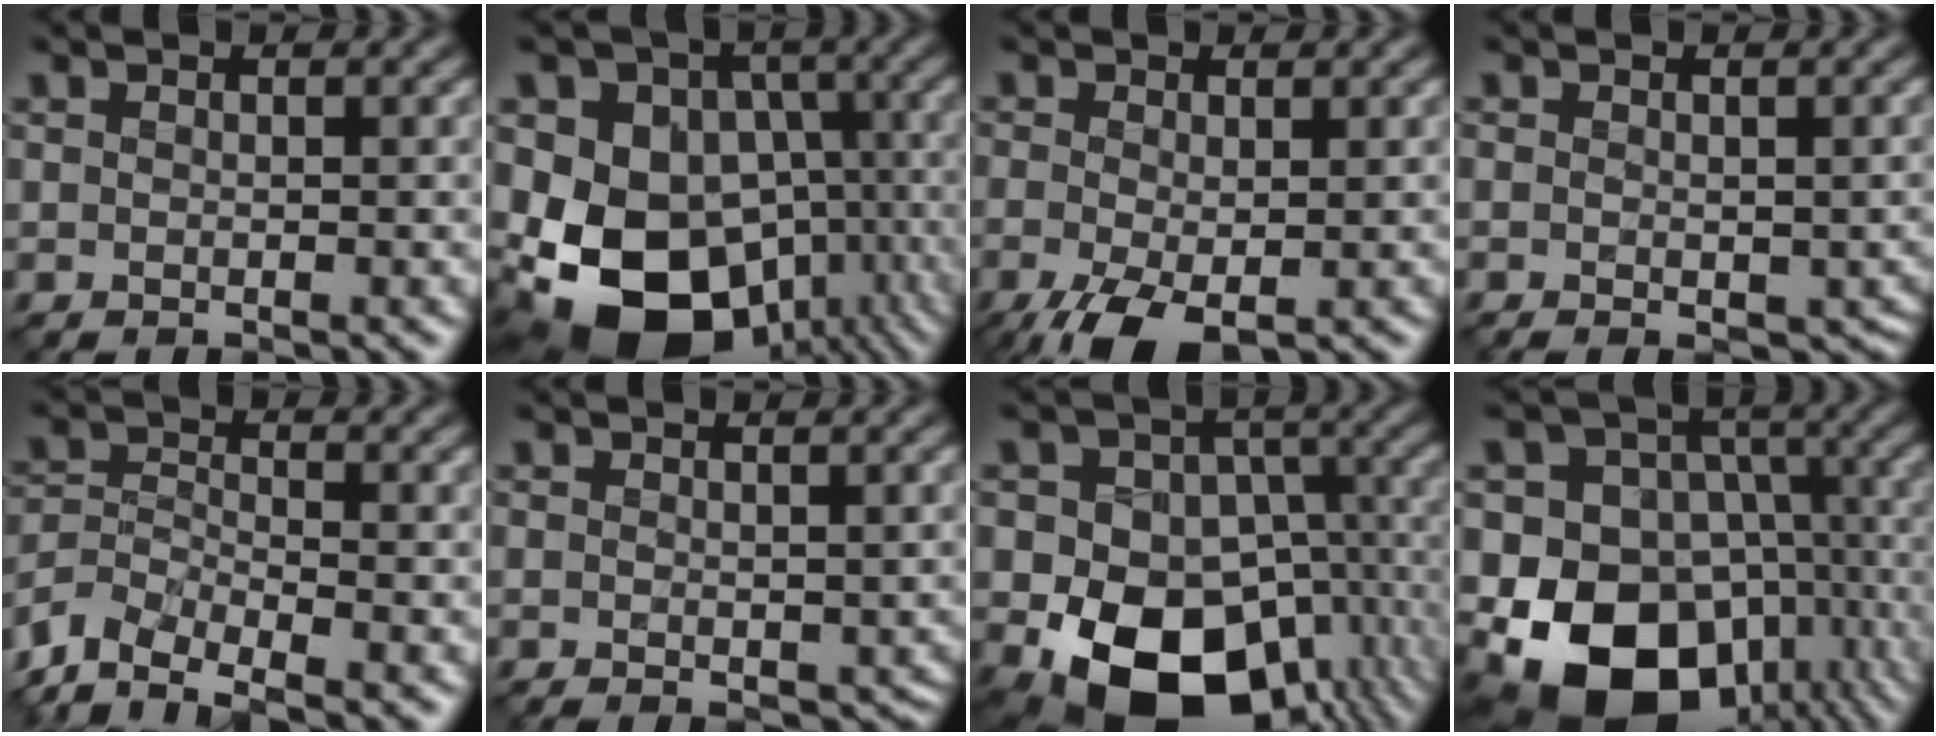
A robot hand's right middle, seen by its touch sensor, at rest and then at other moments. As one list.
[{"total": 15.6, "force": [-4.3, 12.0, 9.1], "torque": [-0.155, -0.021, -0.060]}, {"total": 5.4, "force": [-2.3, 2.4, 4.3], "torque": [-0.104, -0.017, -0.037]}, {"total": 3.5, "force": [-0.8, 2.1, 2.7], "torque": [-0.037, -0.018, -0.007]}, {"total": 5.3, "force": [-4.2, 1.8, 2.6], "torque": [-0.053, -0.007, -0.089]}, {"total": 2.7, "force": [-0.6, 1.6, 2.1], "torque": [-0.029, -0.013, -0.002]}, {"total": 16.4, "force": [-5.8, 12.0, 9.6], "torque": [-0.138, -0.021, -0.086]}, {"total": 14.5, "force": [-5.1, 11.3, 7.6], "torque": [-0.129, -0.018, -0.078]}]